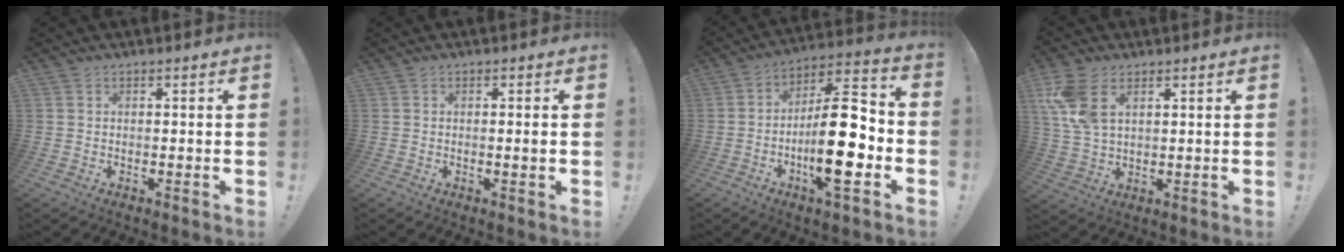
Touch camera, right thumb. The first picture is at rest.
{"total": 1.6, "force": [-0.2, -0.3, 1.6], "torque": [-0.025, -0.001, -0.005]}
{"total": 21.4, "force": [-5.2, 6.5, 19.7], "torque": [-0.330, 0.027, -0.083]}
{"total": 9.6, "force": [4.3, 5.4, 6.6], "torque": [-0.135, -0.016, 0.082]}